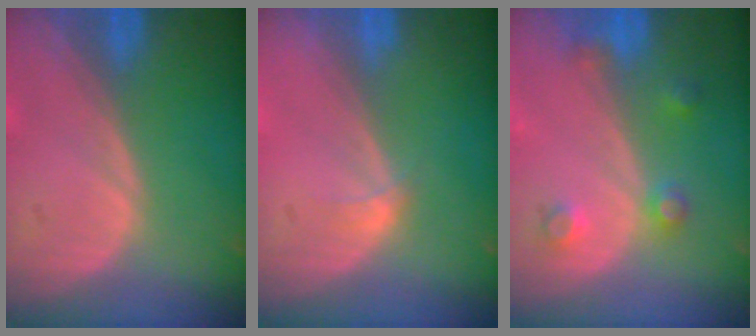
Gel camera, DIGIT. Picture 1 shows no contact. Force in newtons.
{"total": 1.0, "press": 1.0, "slide": 0.1}
{"total": 3.6, "press": 3.4, "slide": 1.3}